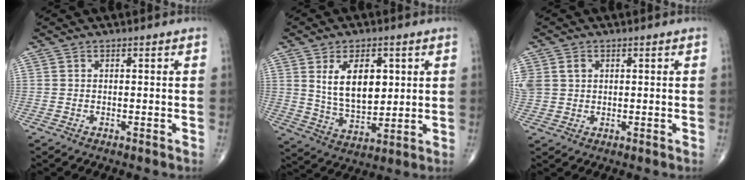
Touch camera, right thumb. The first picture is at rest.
{"total": 11.7, "force": [3.1, 6.7, 9.2], "torque": [-0.131, -0.022, 0.066]}
{"total": 5.8, "force": [1.6, 4.7, 2.9], "torque": [-0.074, 0.008, 0.041]}